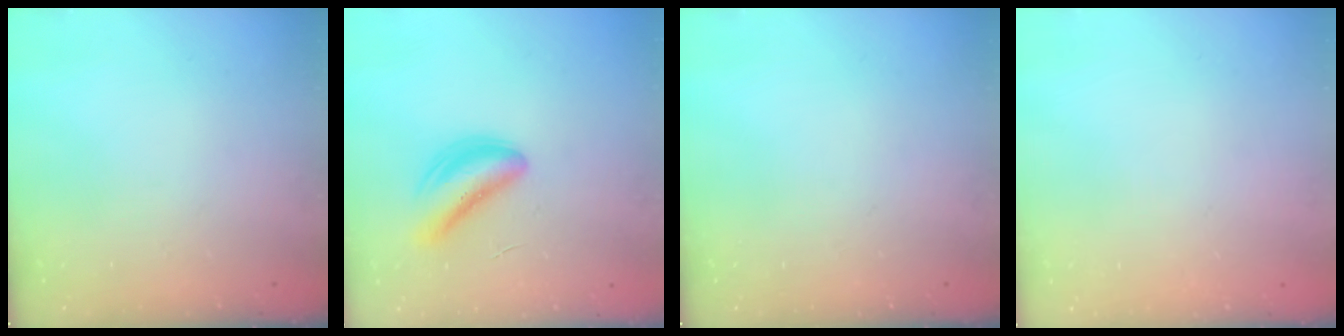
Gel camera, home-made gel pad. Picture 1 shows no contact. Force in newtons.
{"total": 4.7, "press": 4.5, "slide": 1.3}
{"total": 0.0}
{"total": 2.0, "press": 2.0, "slide": 0.1}